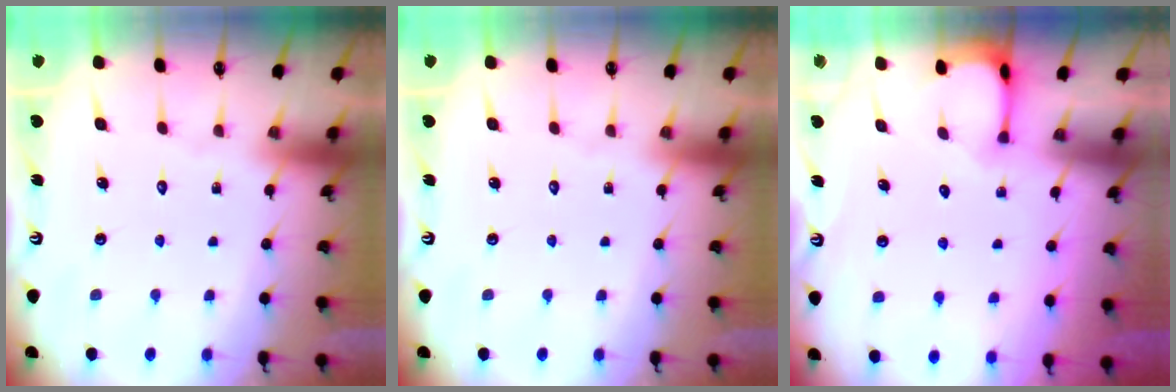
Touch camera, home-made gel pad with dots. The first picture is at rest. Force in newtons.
{"total": 0.0}
{"total": 2.3, "press": 2.3, "slide": 0.4}